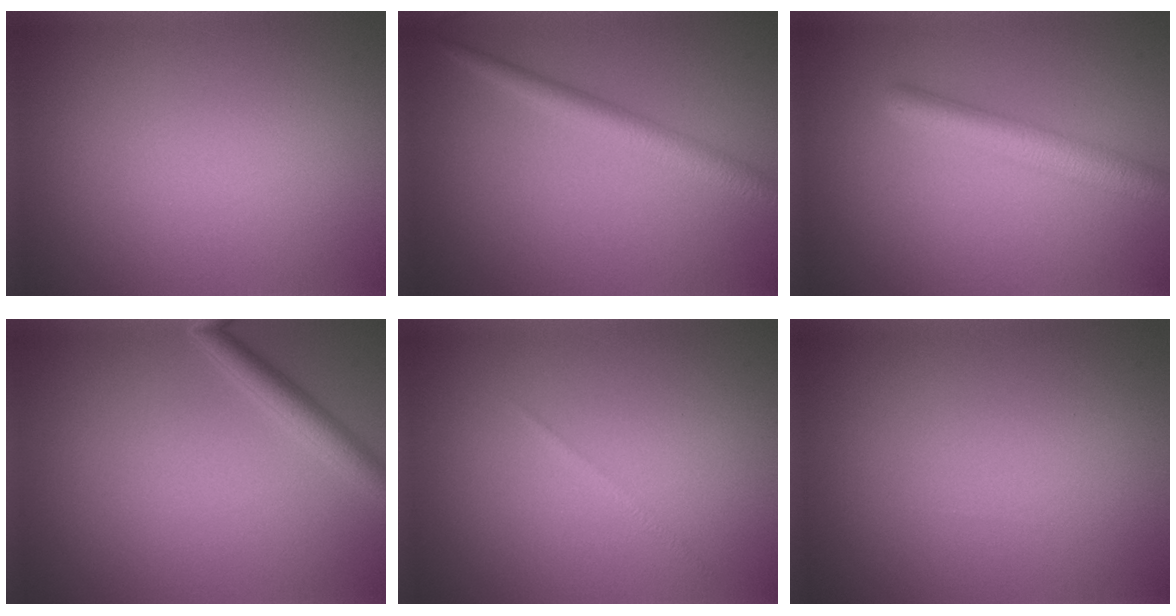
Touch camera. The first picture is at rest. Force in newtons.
{"total": 3.0, "press": 3.0, "slide": 0.2}
{"total": 3.7, "press": 3.7, "slide": 0.1}
{"total": 2.4, "press": 2.4, "slide": 0.1}
{"total": 0.5, "press": 0.5, "slide": 0.0}
{"total": 0.0}